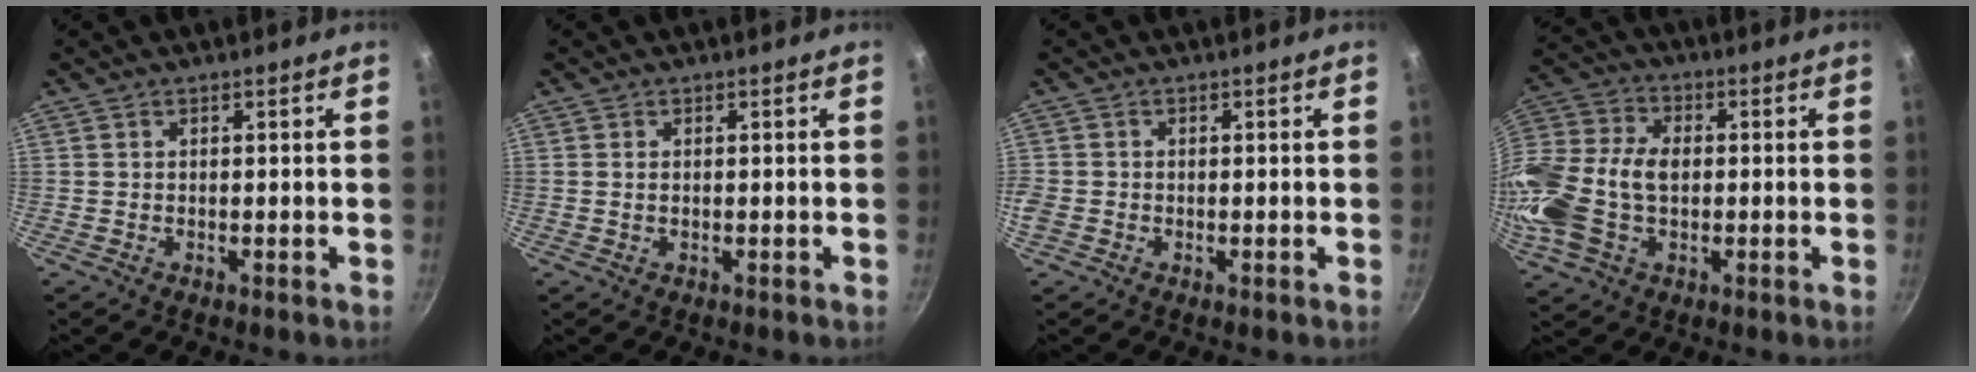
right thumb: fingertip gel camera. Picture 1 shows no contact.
{"total": 0.8, "force": [0.1, 0.5, 0.6], "torque": [-0.010, 0.001, 0.001]}
{"total": 2.7, "force": [-0.9, 2.2, 1.3], "torque": [-0.027, 0.000, -0.020]}
{"total": 19.1, "force": [-1.5, 13.1, 13.9], "torque": [-0.297, 0.035, -0.034]}